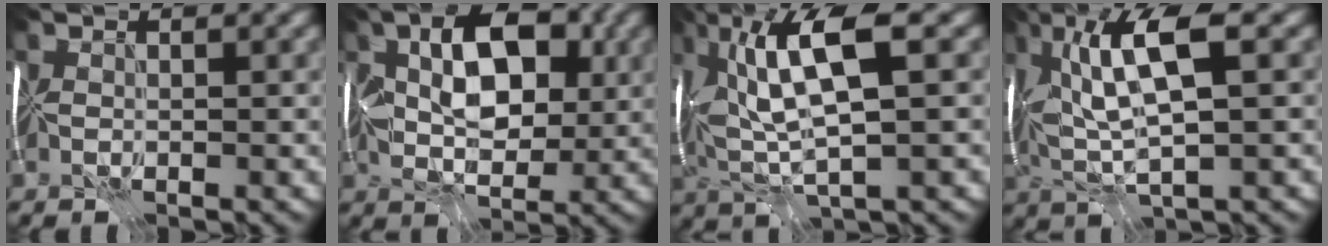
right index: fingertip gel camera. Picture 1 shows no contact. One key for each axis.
{"total": 7.8, "fx": 0.7, "fy": 4.4, "fz": 6.4, "tx": -0.096, "ty": -0.002, "tz": 0.005}
{"total": 9.5, "fx": 1.8, "fy": 2.7, "fz": 8.9, "tx": -0.174, "ty": 0.012, "tz": 0.034}
{"total": 8.6, "fx": 1.7, "fy": 2.3, "fz": 8.1, "tx": -0.156, "ty": 0.013, "tz": 0.028}